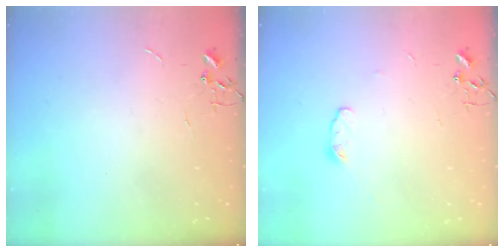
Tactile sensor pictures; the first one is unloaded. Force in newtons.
{"total": 5.2, "press": 5.2, "slide": 0.7}